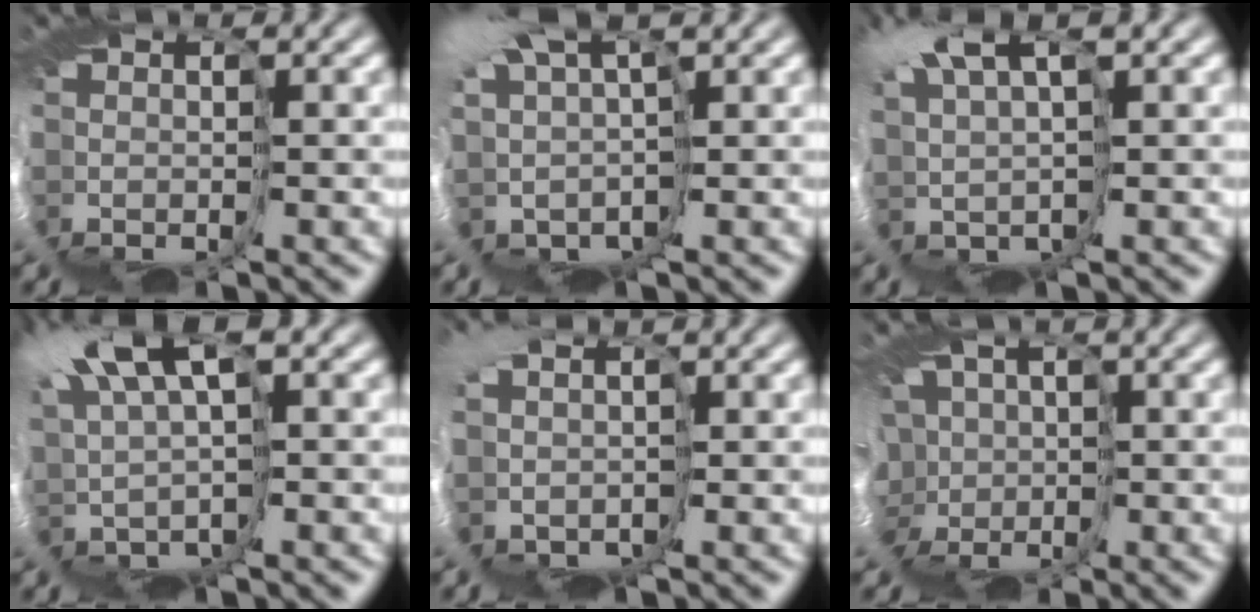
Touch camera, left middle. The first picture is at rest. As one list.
[{"total": 5.5, "force": [2.6, 2.4, 4.2], "torque": [-0.094, -0.015, 0.036]}, {"total": 4.7, "force": [3.3, 1.0, 3.2], "torque": [-0.092, 0.010, 0.049]}, {"total": 7.5, "force": [4.0, 2.3, 5.9], "torque": [-0.145, 0.010, 0.062]}, {"total": 4.6, "force": [0.3, 3.4, 3.1], "torque": [-0.076, -0.022, 0.004]}, {"total": 8.6, "force": [-1.0, 7.4, 4.3], "torque": [-0.118, 0.002, -0.043]}]